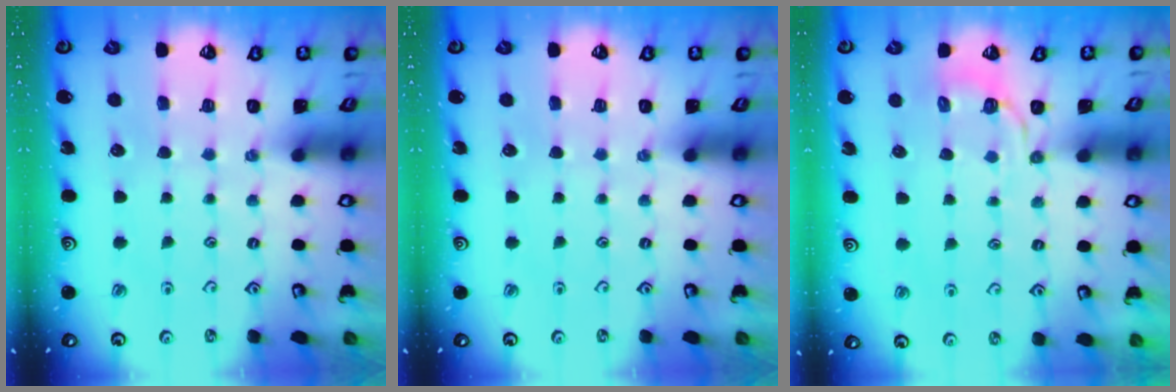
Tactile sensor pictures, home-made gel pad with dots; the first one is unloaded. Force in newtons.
{"total": 0.0}
{"total": 3.4, "press": 2.9, "slide": 1.8}